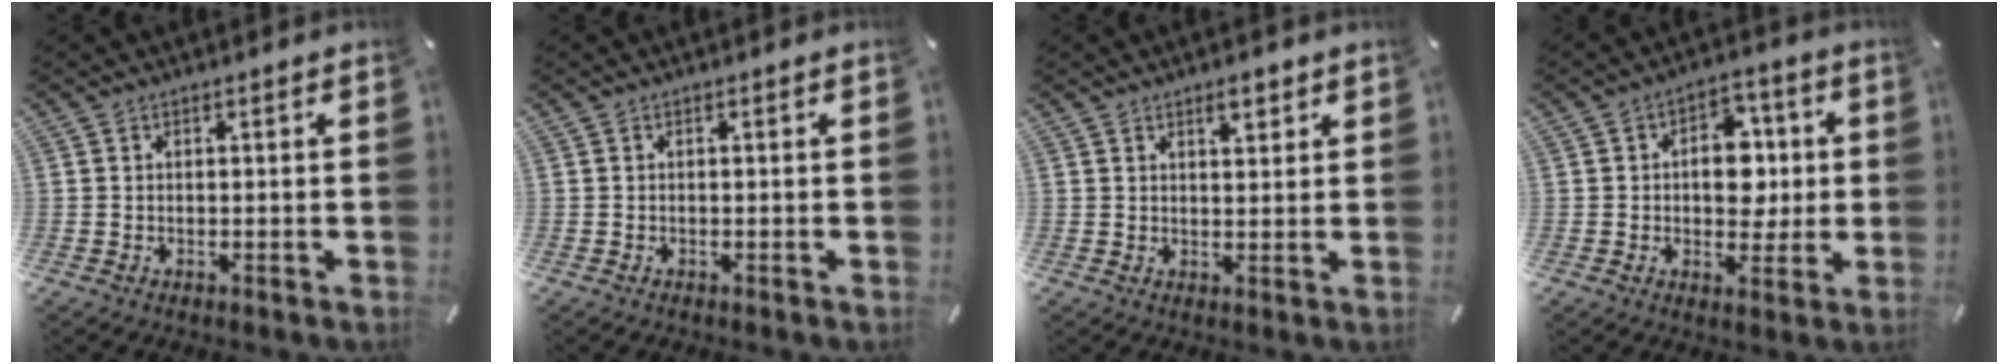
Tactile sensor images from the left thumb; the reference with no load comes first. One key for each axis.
{"total": 0.0}
{"total": 3.7, "fx": 2.6, "fy": 1.5, "fz": 2.2, "tx": -0.023, "ty": -0.009, "tz": 0.040}
{"total": 9.7, "fx": 0.6, "fy": 7.1, "fz": 6.5, "tx": -0.083, "ty": 0.004, "tz": 0.007}